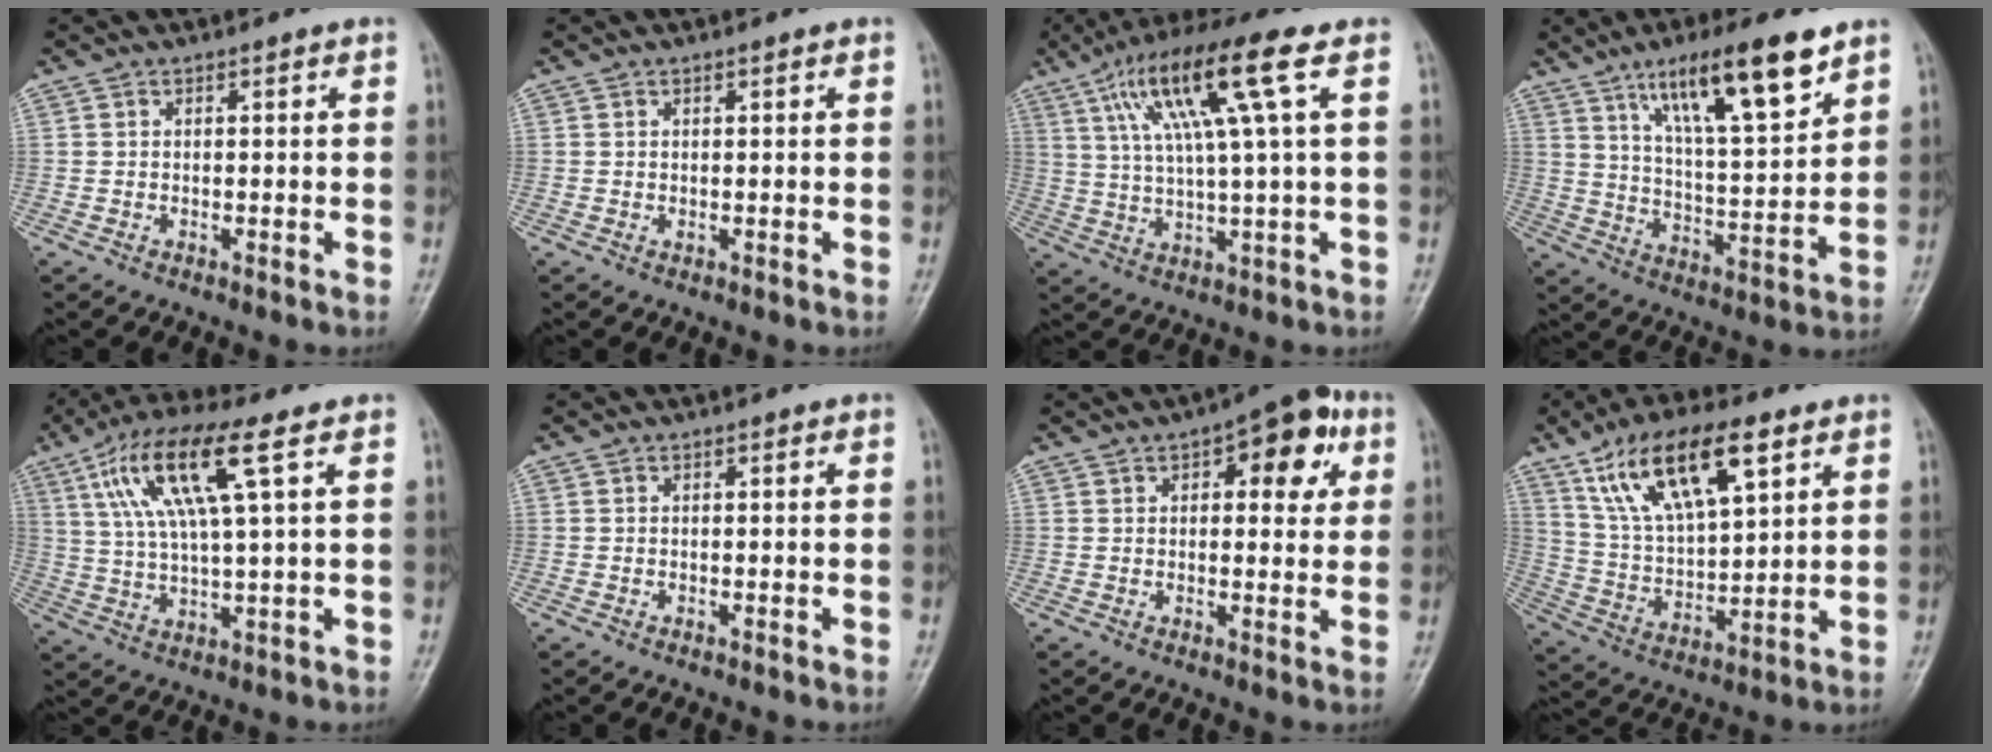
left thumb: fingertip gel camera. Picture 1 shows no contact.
{"total": 0.7, "force": [0.3, 0.2, 0.6], "torque": [-0.007, 0.000, 0.005]}
{"total": 14.9, "force": [5.6, 1.4, 13.8], "torque": [-0.268, 0.007, 0.098]}
{"total": 15.9, "force": [9.7, 3.4, 12.2], "torque": [-0.191, -0.042, 0.171]}
{"total": 14.0, "force": [5.5, 2.9, 12.5], "torque": [-0.263, 0.003, 0.103]}
{"total": 0.0}
{"total": 10.9, "force": [4.3, 5.2, 8.6], "torque": [-0.069, 0.001, 0.046]}
{"total": 17.7, "force": [9.4, 6.9, 13.3], "torque": [-0.219, -0.022, 0.178]}